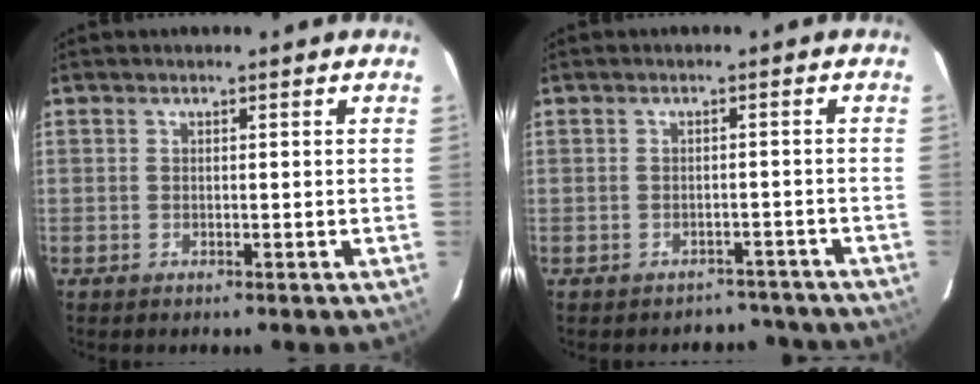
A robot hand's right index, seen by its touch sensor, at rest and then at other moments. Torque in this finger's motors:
{"motor_torque": [-0.18, -0.17, -0.06, -0.06]}